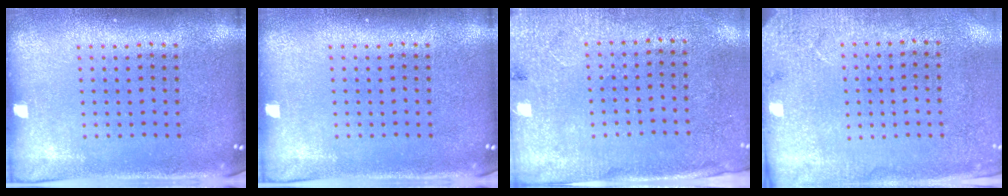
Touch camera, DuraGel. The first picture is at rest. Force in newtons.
{"total": 0.0}
{"total": 2.7, "press": 2.2, "slide": 1.5}
{"total": 2.7, "press": 2.2, "slide": 1.6}